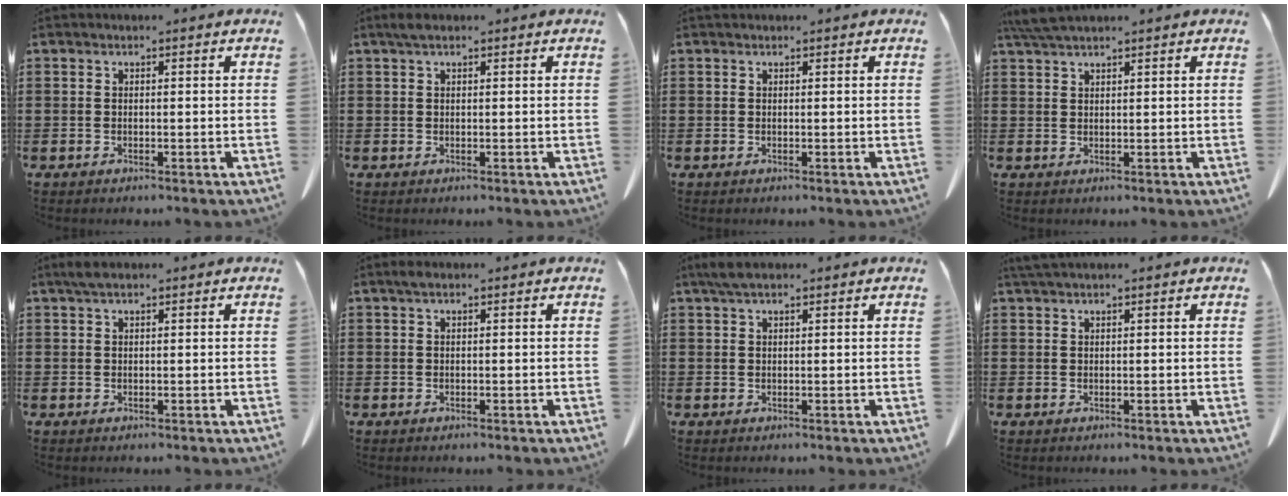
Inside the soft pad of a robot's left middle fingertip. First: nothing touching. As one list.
[{"total": 1.4, "force": [0.7, 0.5, 1.0], "torque": [-0.022, 0.004, 0.012]}, {"total": 0.0}, {"total": 3.4, "force": [2.8, 0.4, 1.9], "torque": [-0.046, 0.000, 0.053]}, {"total": 1.6, "force": [1.0, 0.6, 1.1], "torque": [-0.025, 0.004, 0.017]}, {"total": 0.8, "force": [0.4, 0.3, 0.6], "torque": [-0.013, 0.005, 0.006]}, {"total": 2.0, "force": [1.3, 0.7, 1.4], "torque": [-0.032, 0.004, 0.023]}, {"total": 1.2, "force": [1.0, 0.0, 0.6], "torque": [-0.015, 0.000, 0.019]}]